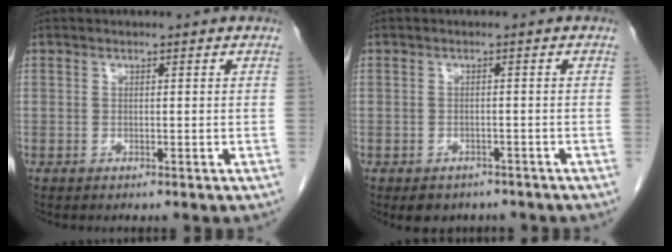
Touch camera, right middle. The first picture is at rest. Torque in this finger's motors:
{"motor_torque": [0.01, -0.01, 0.02, 0.01]}